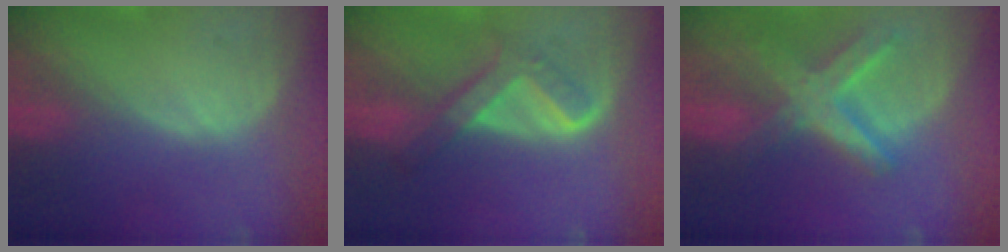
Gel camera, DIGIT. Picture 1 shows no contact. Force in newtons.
{"total": 6.1, "press": 5.4, "slide": 2.8}
{"total": 8.5, "press": 7.3, "slide": 4.2}